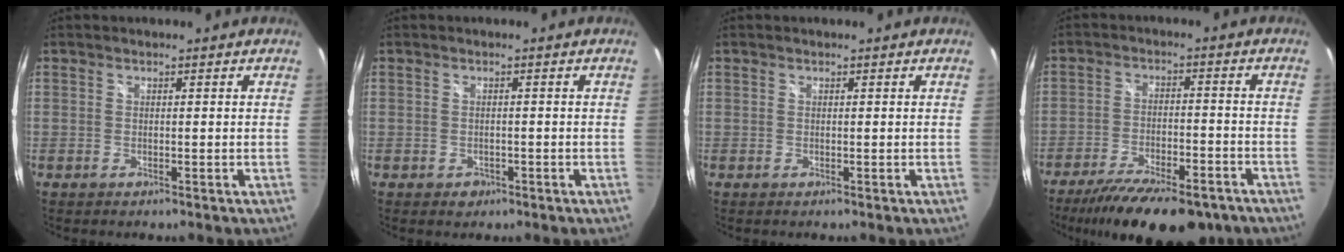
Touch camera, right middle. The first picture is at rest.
{"total": 1.7, "force": [-0.8, 1.4, 0.5], "torque": [-0.011, -0.003, -0.010]}
{"total": 0.0}
{"total": 19.2, "force": [-14.6, 6.4, 10.7], "torque": [-0.202, -0.039, -0.213]}